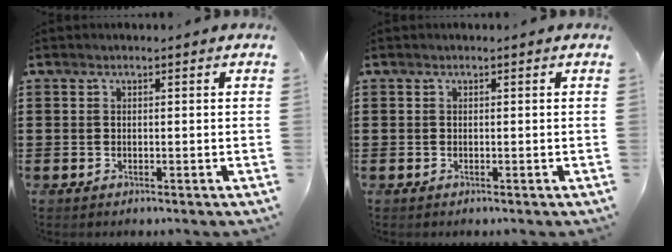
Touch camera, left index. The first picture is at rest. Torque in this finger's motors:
{"motor_torque": [0.00, 0.00, 0.00, 0.00]}